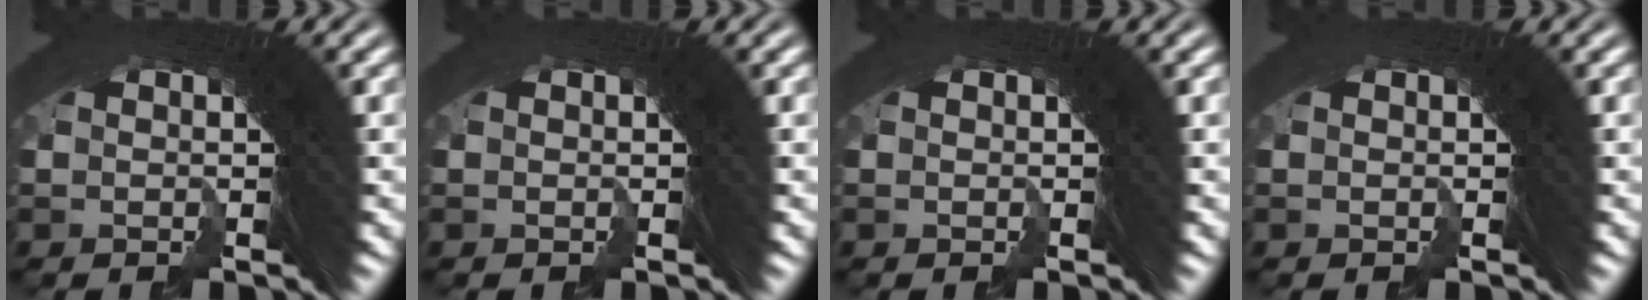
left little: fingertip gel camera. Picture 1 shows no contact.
{"total": 0.0}
{"total": 0.0}
{"total": 0.0}